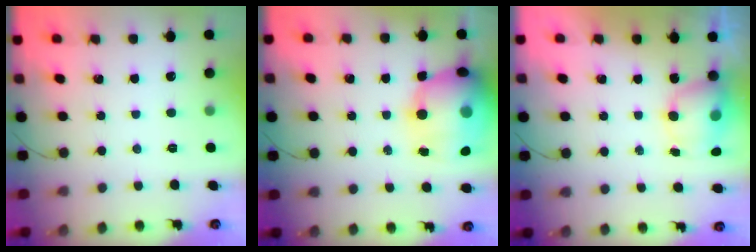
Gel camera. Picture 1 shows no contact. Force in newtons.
{"total": 21.0, "press": 20.7, "slide": 3.6}
{"total": 7.1, "press": 7.1, "slide": 1.0}